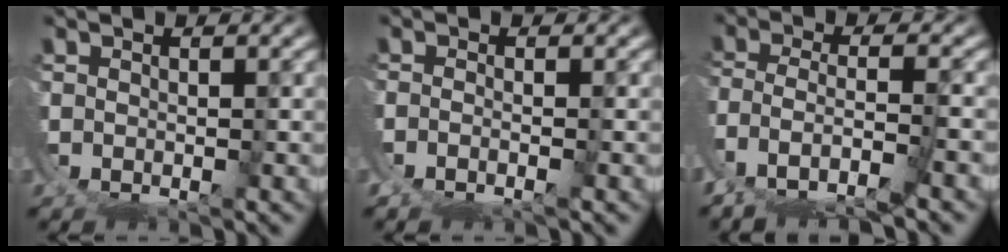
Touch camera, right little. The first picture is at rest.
{"total": 2.1, "force": [-1.5, 0.6, 1.4], "torque": [-0.032, -0.015, -0.016]}
{"total": 3.2, "force": [-1.9, 1.1, 2.5], "torque": [-0.077, -0.030, -0.013]}